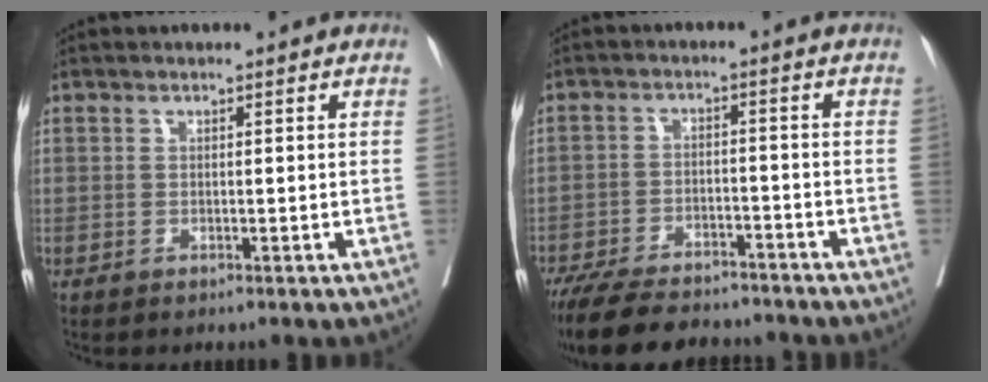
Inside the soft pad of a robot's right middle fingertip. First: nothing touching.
{"total": 14.7, "force": [-12.8, 3.8, 6.1], "torque": [-0.116, -0.010, -0.190]}